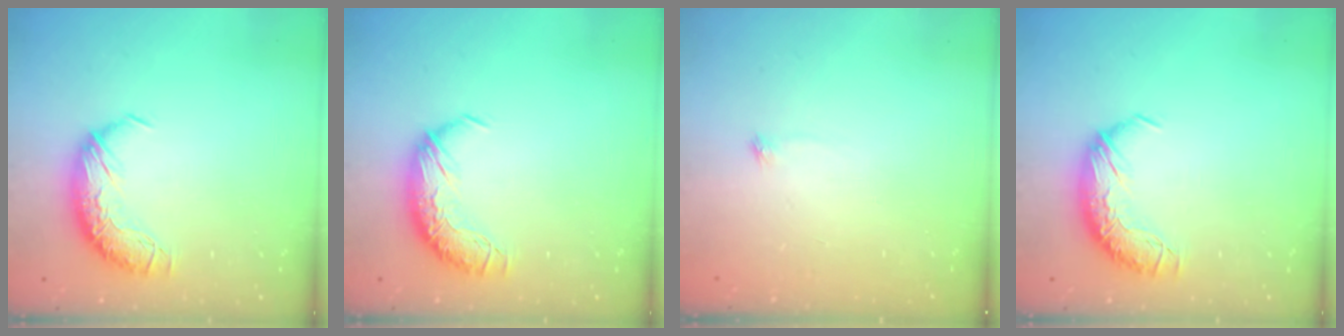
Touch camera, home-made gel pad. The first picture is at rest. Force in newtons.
{"total": 0.0}
{"total": 8.4, "press": 8.4, "slide": 0.6}
{"total": 0.0}